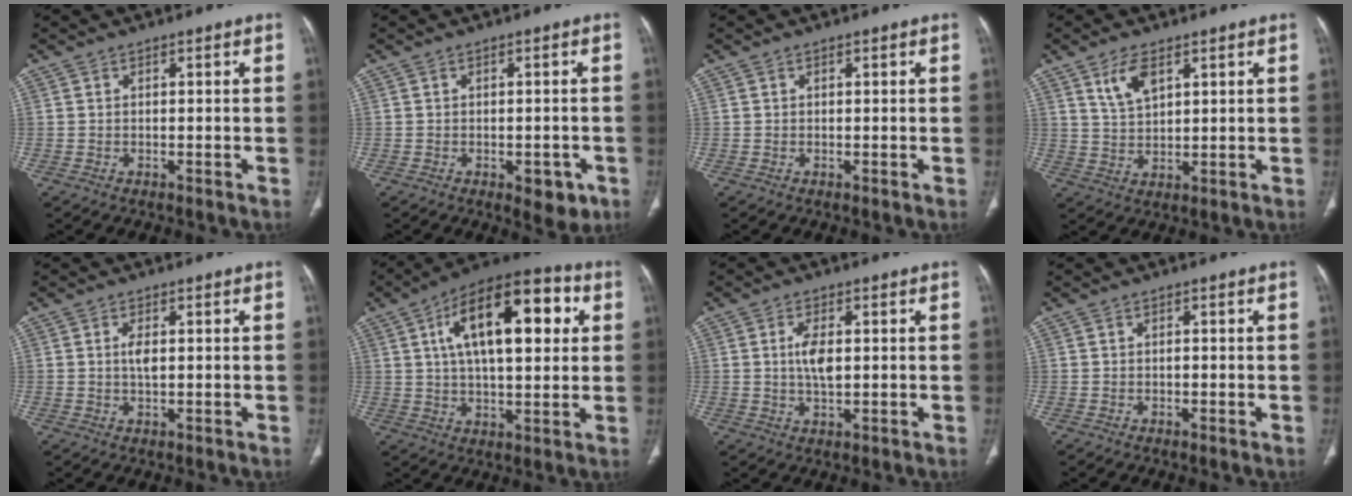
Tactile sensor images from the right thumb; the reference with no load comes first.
{"total": 4.9, "force": [-2.1, 2.7, 3.6], "torque": [-0.023, 0.003, -0.019]}
{"total": 0.0}
{"total": 6.0, "force": [3.3, 2.8, 4.1], "torque": [-0.074, -0.018, 0.069]}
{"total": 2.4, "force": [0.4, 1.1, 2.1], "torque": [-0.034, 0.000, 0.006]}
{"total": 20.8, "force": [5.8, 9.4, 17.7], "torque": [-0.250, 0.013, 0.079]}
{"total": 4.8, "force": [0.6, 2.3, 4.2], "torque": [-0.075, -0.003, 0.010]}
{"total": 0.7, "force": [-0.2, 0.4, 0.5], "torque": [-0.010, 0.000, -0.003]}